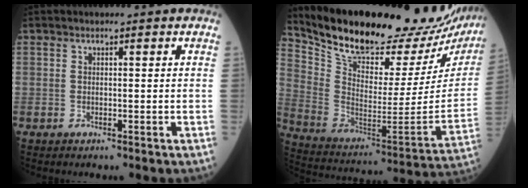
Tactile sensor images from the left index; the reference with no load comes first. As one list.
[{"total": 29.6, "force": [26.6, 6.5, 11.3], "torque": [-0.205, -0.094, 0.369]}]